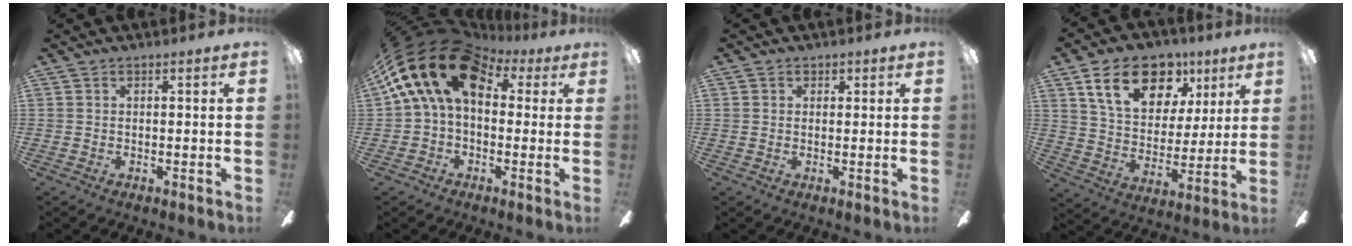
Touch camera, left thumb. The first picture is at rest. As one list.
[{"total": 19.8, "force": [6.7, 12.1, 14.2], "torque": [-0.274, -0.021, 0.115]}, {"total": 1.3, "force": [0.6, 1.2, 0.2], "torque": [0.004, 0.001, 0.008]}, {"total": 21.2, "force": [10.6, 13.7, 12.2], "torque": [-0.203, -0.028, 0.193]}]